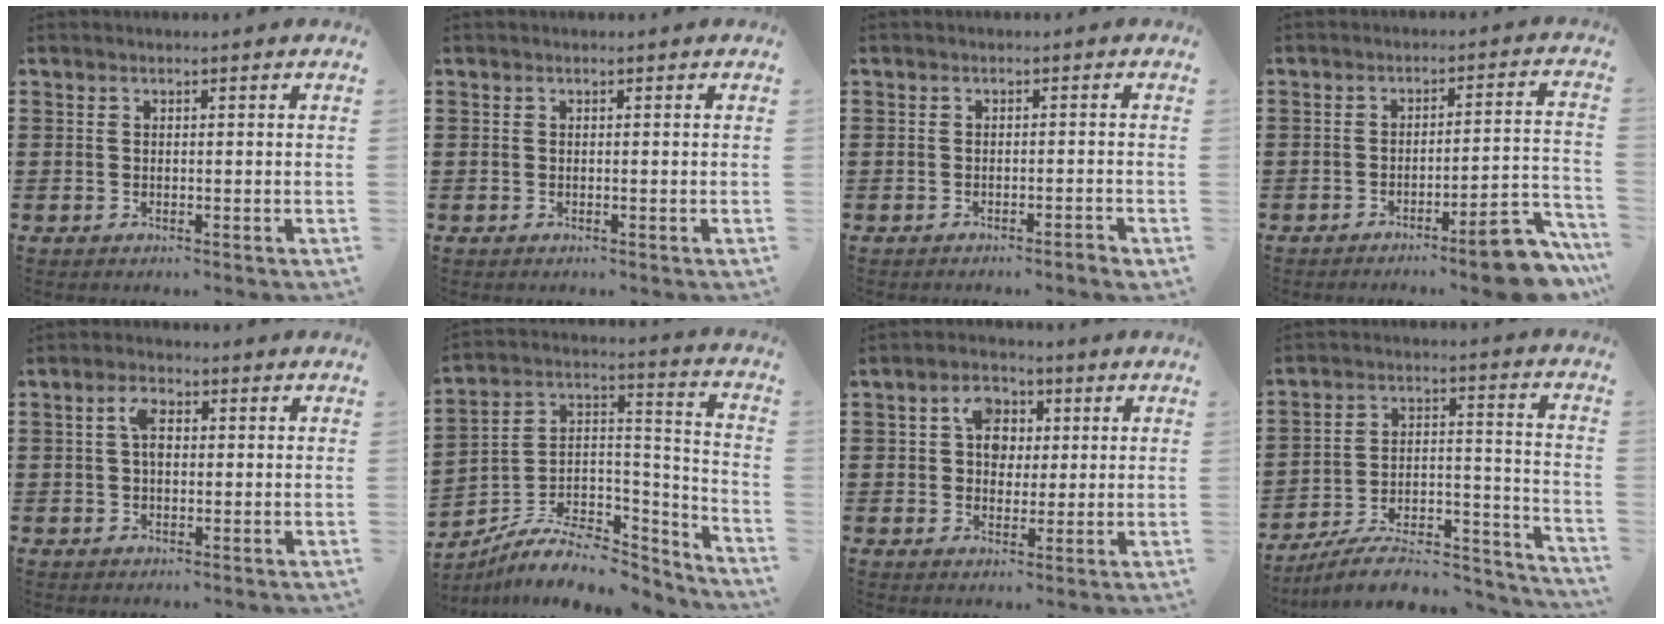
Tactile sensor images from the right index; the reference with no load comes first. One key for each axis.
{"total": 0.0}
{"total": 1.4, "fx": -1.2, "fy": -0.2, "fz": 0.7, "tx": -0.013, "ty": -0.001, "tz": -0.023}
{"total": 8.4, "fx": -6.3, "fy": 0.7, "fz": 5.6, "tx": -0.079, "ty": 0.011, "tz": -0.113}
{"total": 3.7, "fx": 0.6, "fy": 2.0, "fz": 3.1, "tx": -0.065, "ty": 0.010, "tz": 0.009}
{"total": 9.1, "fx": -6.6, "fy": 4.3, "fz": 4.6, "tx": -0.092, "ty": 0.016, "tz": -0.126}
{"total": 6.0, "fx": 1.7, "fy": 4.7, "fz": 3.2, "tx": -0.066, "ty": 0.011, "tz": 0.024}
{"total": 8.9, "fx": -7.6, "fy": 2.4, "fz": 3.9, "tx": -0.059, "ty": 0.016, "tz": -0.144}